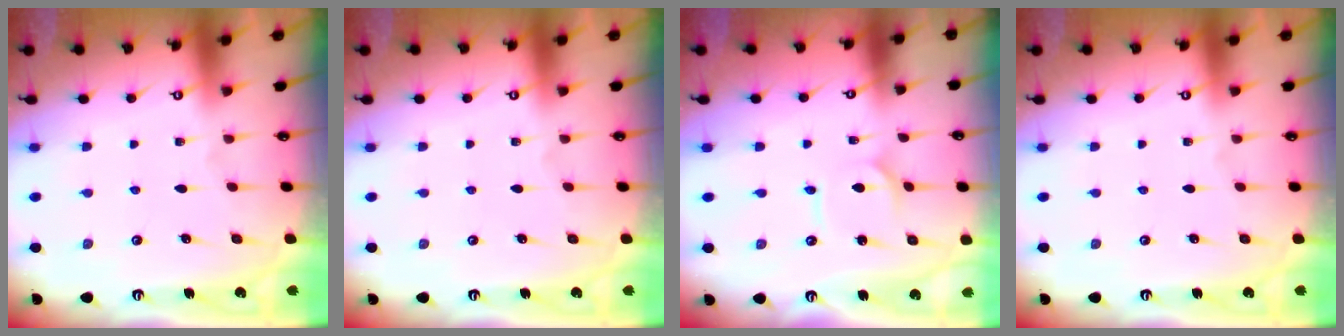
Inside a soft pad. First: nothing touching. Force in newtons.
{"total": 0.0}
{"total": 2.3, "press": 2.2, "slide": 0.3}
{"total": 0.0}